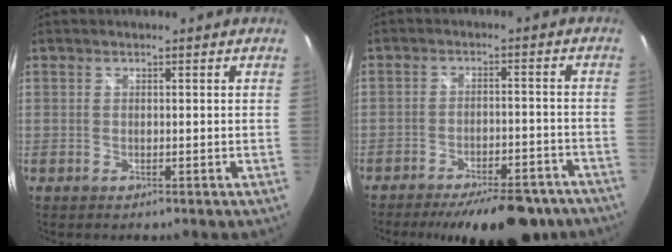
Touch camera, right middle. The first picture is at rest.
{"total": 17.0, "force": [-14.0, 5.6, 8.0], "torque": [-0.142, -0.007, -0.176]}